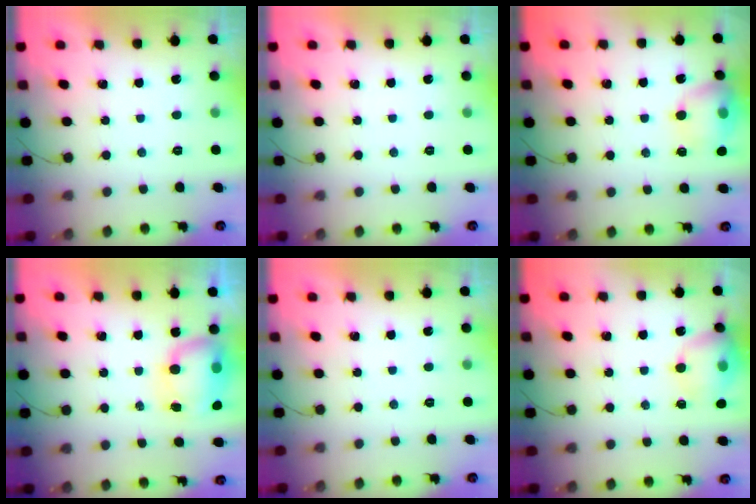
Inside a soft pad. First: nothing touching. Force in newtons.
{"total": 0.0}
{"total": 13.1, "press": 13.0, "slide": 1.7}
{"total": 8.8, "press": 8.6, "slide": 1.9}
{"total": 0.0}
{"total": 13.0, "press": 12.9, "slide": 2.1}